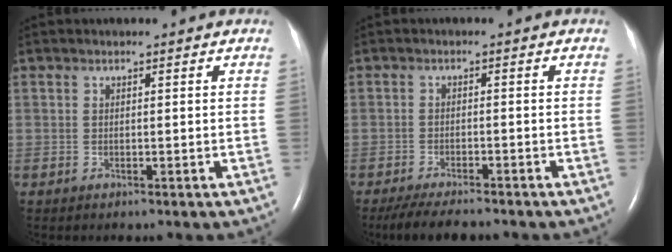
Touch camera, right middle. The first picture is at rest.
{"total": 7.4, "force": [-6.4, 1.2, 3.5], "torque": [-0.056, -0.017, -0.100]}